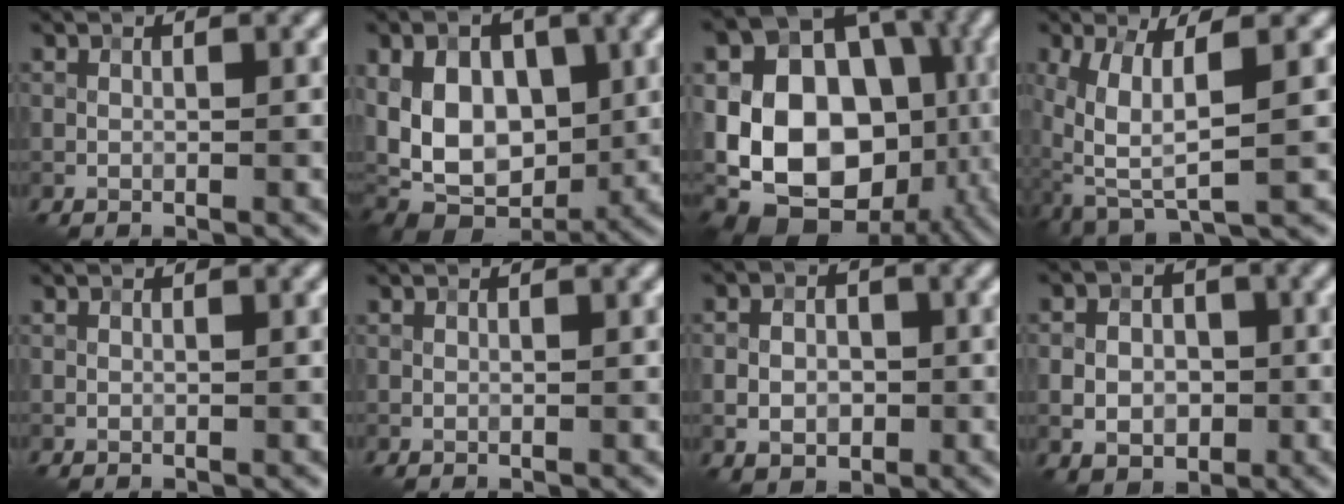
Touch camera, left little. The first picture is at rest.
{"total": 11.5, "force": [0.1, 7.7, 8.5], "torque": [-0.145, -0.005, 0.001]}
{"total": 18.5, "force": [-2.4, 14.0, 11.8], "torque": [-0.202, -0.001, -0.033]}
{"total": 7.3, "force": [0.3, 3.1, 6.7], "torque": [-0.147, -0.010, 0.005]}
{"total": 0.0}
{"total": 0.0}
{"total": 3.9, "force": [-0.8, 3.0, 2.3], "torque": [-0.030, -0.003, -0.016]}
{"total": 5.4, "force": [-0.9, 4.4, 3.0], "torque": [-0.044, -0.006, -0.022]}